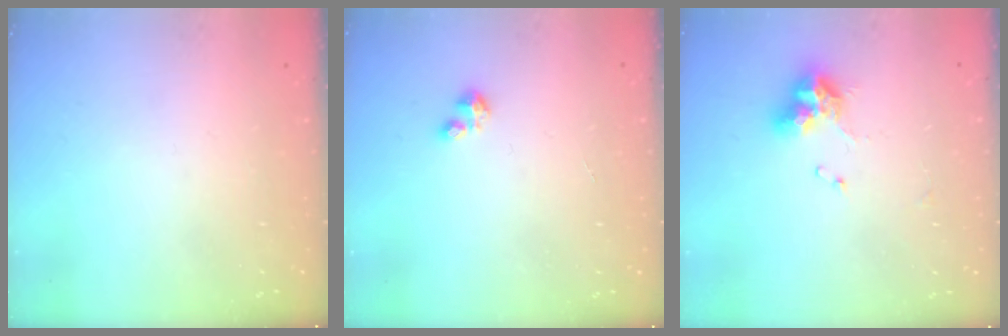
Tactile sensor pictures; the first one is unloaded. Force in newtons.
{"total": 1.7, "press": 1.6, "slide": 0.3}
{"total": 9.0, "press": 9.0, "slide": 0.5}